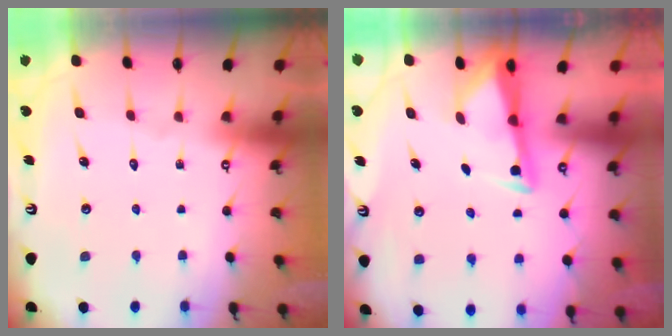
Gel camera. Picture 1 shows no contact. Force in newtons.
{"total": 3.1, "press": 3.1, "slide": 0.4}